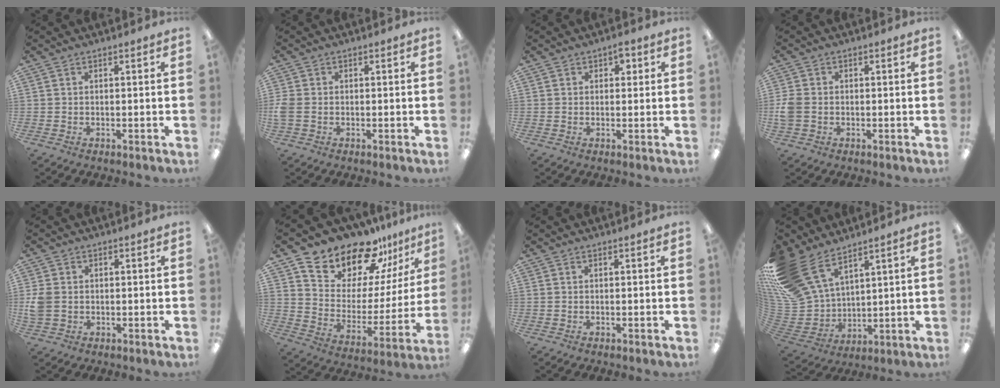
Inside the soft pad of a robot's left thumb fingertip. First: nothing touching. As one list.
[{"total": 3.0, "force": [-0.5, 2.3, 1.9], "torque": [-0.045, 0.001, -0.012]}, {"total": 2.5, "force": [1.1, 1.8, 1.3], "torque": [-0.013, 0.000, 0.014]}, {"total": 4.4, "force": [-0.6, 3.5, 2.6], "torque": [-0.056, 0.005, -0.011]}, {"total": 4.7, "force": [-0.2, 3.9, 2.7], "torque": [-0.053, 0.002, -0.004]}, {"total": 16.4, "force": [14.9, 6.1, 3.2], "torque": [-0.076, -0.141, 0.265]}, {"total": 0.0}, {"total": 19.9, "force": [12.5, 11.7, 10.2], "torque": [-0.237, -0.065, 0.241]}]